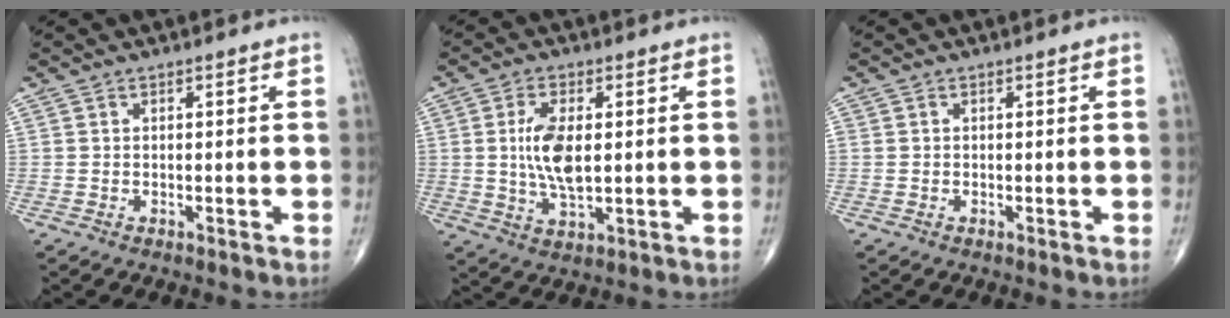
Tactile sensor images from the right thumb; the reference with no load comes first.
{"total": 8.5, "force": [0.7, 3.9, 7.5], "torque": [-0.147, -0.011, 0.016]}
{"total": 0.0}